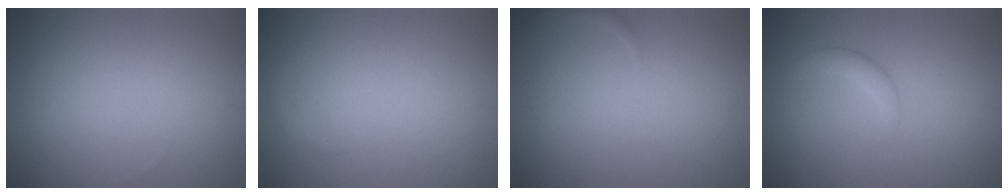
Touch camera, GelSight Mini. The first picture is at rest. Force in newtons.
{"total": 0.5, "press": 0.5, "slide": 0.1}
{"total": 0.7, "press": 0.7, "slide": 0.1}
{"total": 1.4, "press": 1.3, "slide": 0.1}